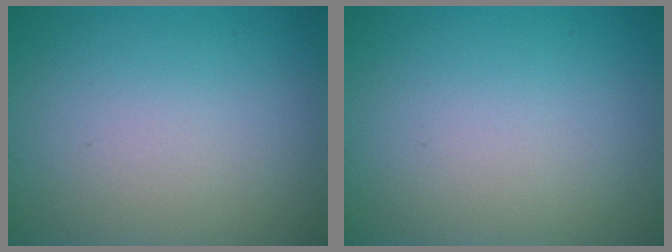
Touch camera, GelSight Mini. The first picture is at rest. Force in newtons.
{"total": 0.0}